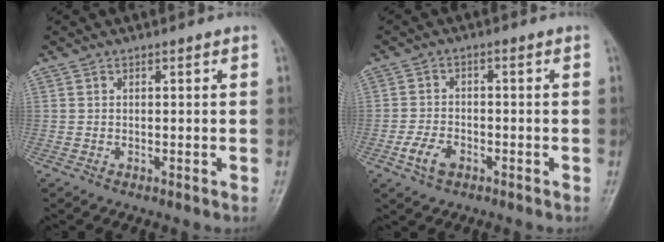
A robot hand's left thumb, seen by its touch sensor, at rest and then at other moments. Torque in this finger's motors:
{"motor_torque": [0.09, 0.86, 0.26, 0.13, 0.01]}